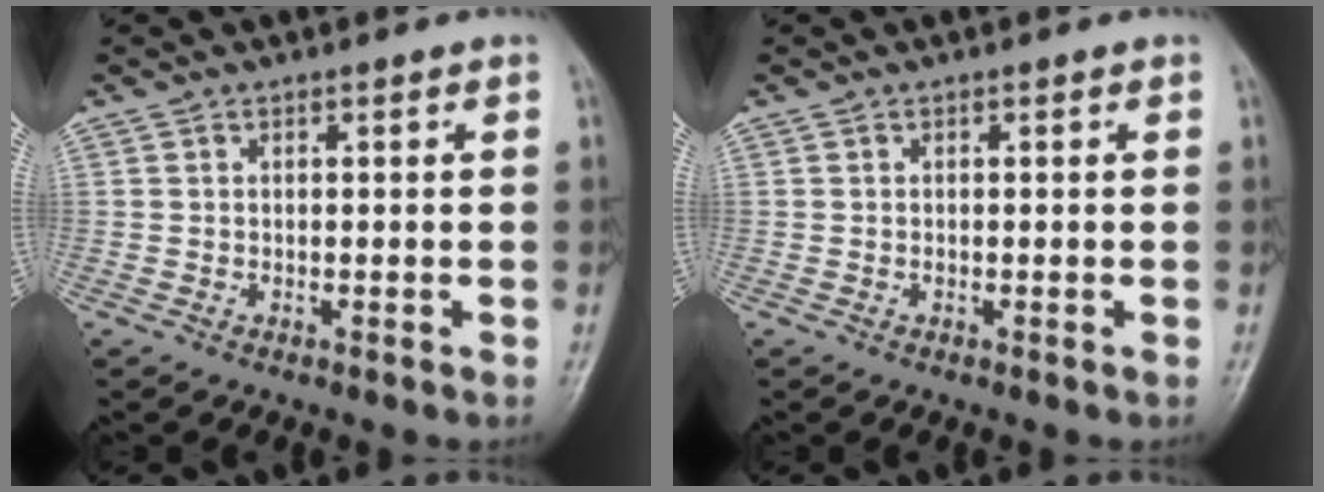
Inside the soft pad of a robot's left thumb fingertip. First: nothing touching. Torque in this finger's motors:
{"motor_torque": [-0.01, -0.01, 0.08, 0.05, 0.00]}